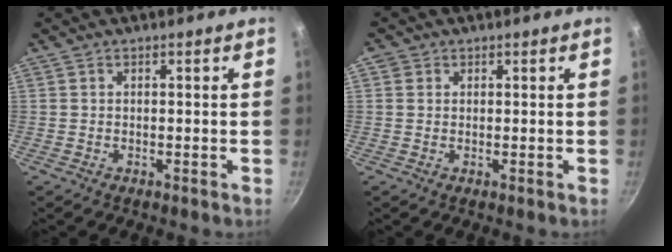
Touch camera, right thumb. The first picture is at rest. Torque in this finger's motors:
{"motor_torque": [0.00, 0.36, 0.72, 0.57, -0.02]}